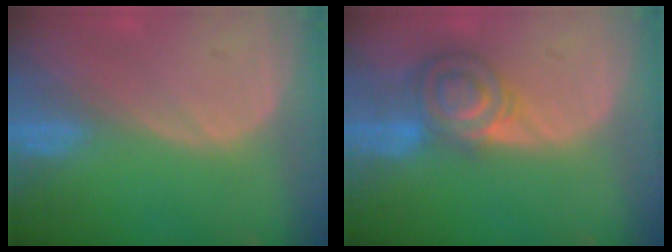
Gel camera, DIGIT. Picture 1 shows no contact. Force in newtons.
{"total": 7.1, "press": 6.2, "slide": 3.5}